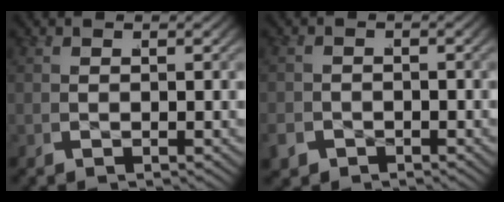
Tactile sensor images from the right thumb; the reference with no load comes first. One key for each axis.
{"total": 2.4, "fx": -1.9, "fy": 1.5, "fz": 0.1, "tx": -0.006, "ty": -0.010, "tz": -0.028}